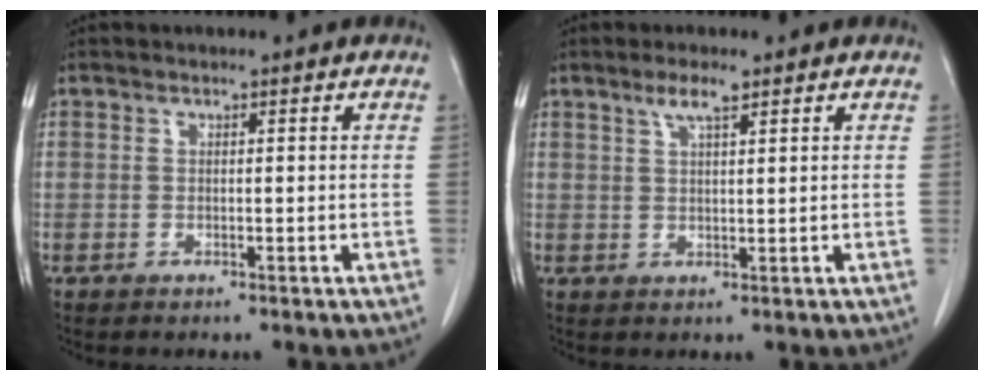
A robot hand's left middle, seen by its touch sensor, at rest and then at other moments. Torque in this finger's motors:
{"motor_torque": [0.66, -0.58, 0.04, 0.03]}